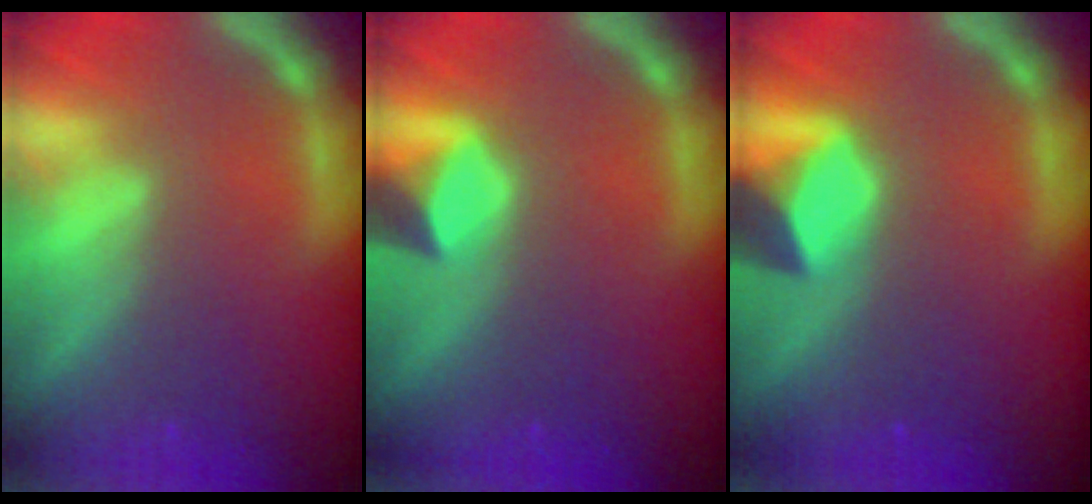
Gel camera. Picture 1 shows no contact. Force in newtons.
{"total": 3.0}
{"total": 4.4}